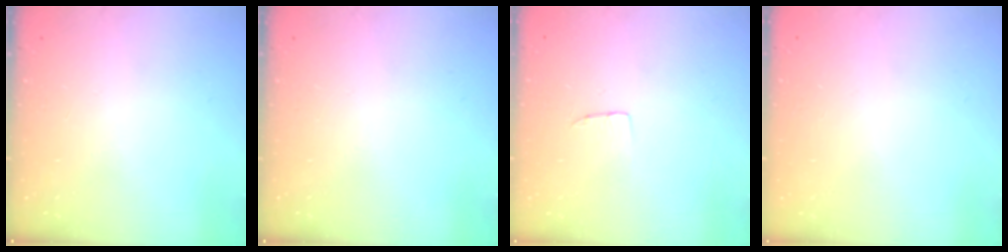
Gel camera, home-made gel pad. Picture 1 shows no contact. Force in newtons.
{"total": 0.0}
{"total": 3.1, "press": 3.1, "slide": 0.1}
{"total": 0.0}